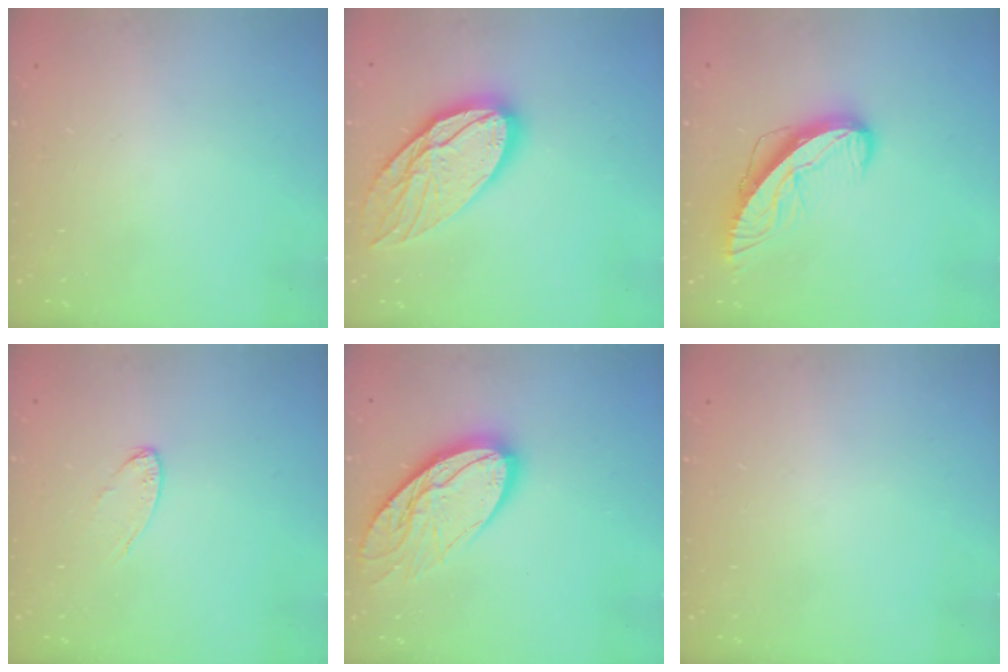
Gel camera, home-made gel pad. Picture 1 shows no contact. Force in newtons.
{"total": 19.9, "press": 19.8, "slide": 1.8}
{"total": 11.1, "press": 11.0, "slide": 1.0}
{"total": 6.1, "press": 6.1, "slide": 0.4}
{"total": 14.9, "press": 14.9, "slide": 1.2}
{"total": 0.0}